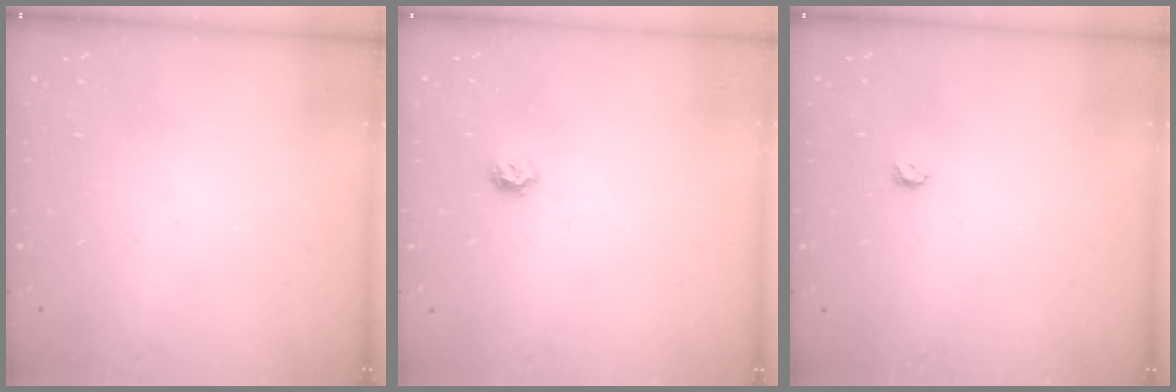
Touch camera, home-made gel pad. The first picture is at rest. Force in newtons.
{"total": 5.5, "press": 5.4, "slide": 0.7}
{"total": 3.2, "press": 3.2, "slide": 0.5}